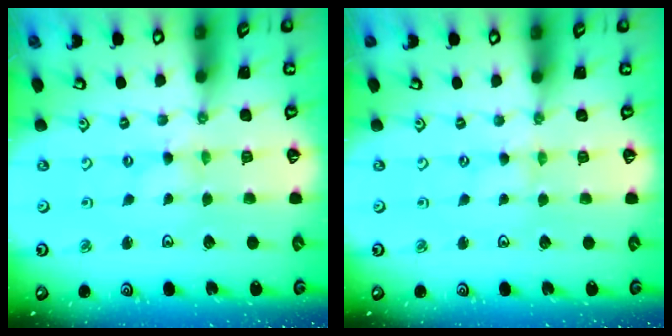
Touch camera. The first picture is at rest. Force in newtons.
{"total": 0.0}